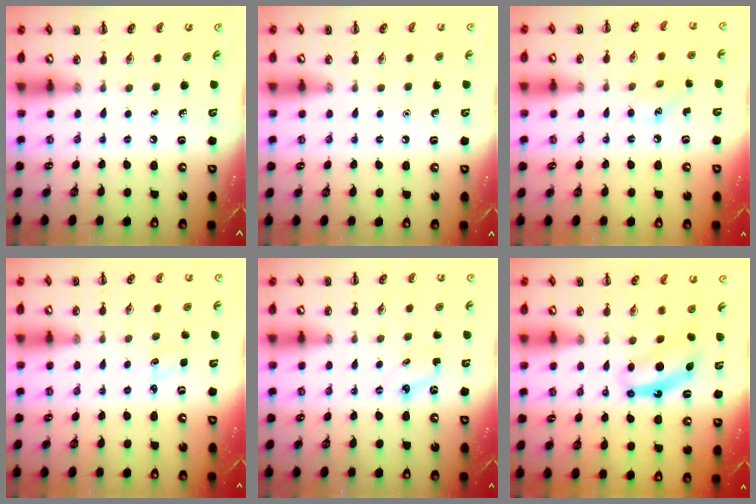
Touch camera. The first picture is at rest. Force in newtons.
{"total": 1.6, "press": 1.6, "slide": 0.1}
{"total": 6.0, "press": 5.8, "slide": 1.7}
{"total": 1.4, "press": 1.3, "slide": 0.4}
{"total": 3.2, "press": 3.0, "slide": 0.9}
{"total": 8.5, "press": 8.4, "slide": 1.2}